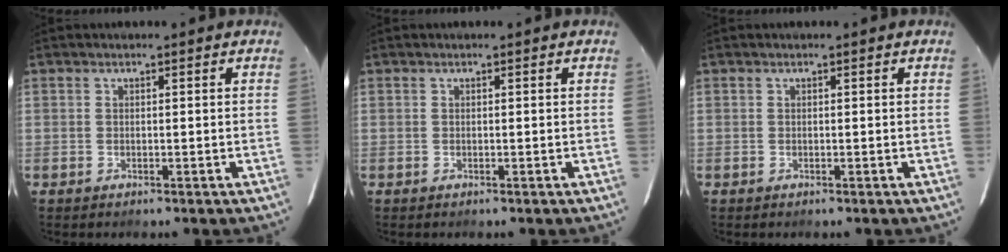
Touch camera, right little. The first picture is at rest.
{"total": 0.0}
{"total": 0.0}